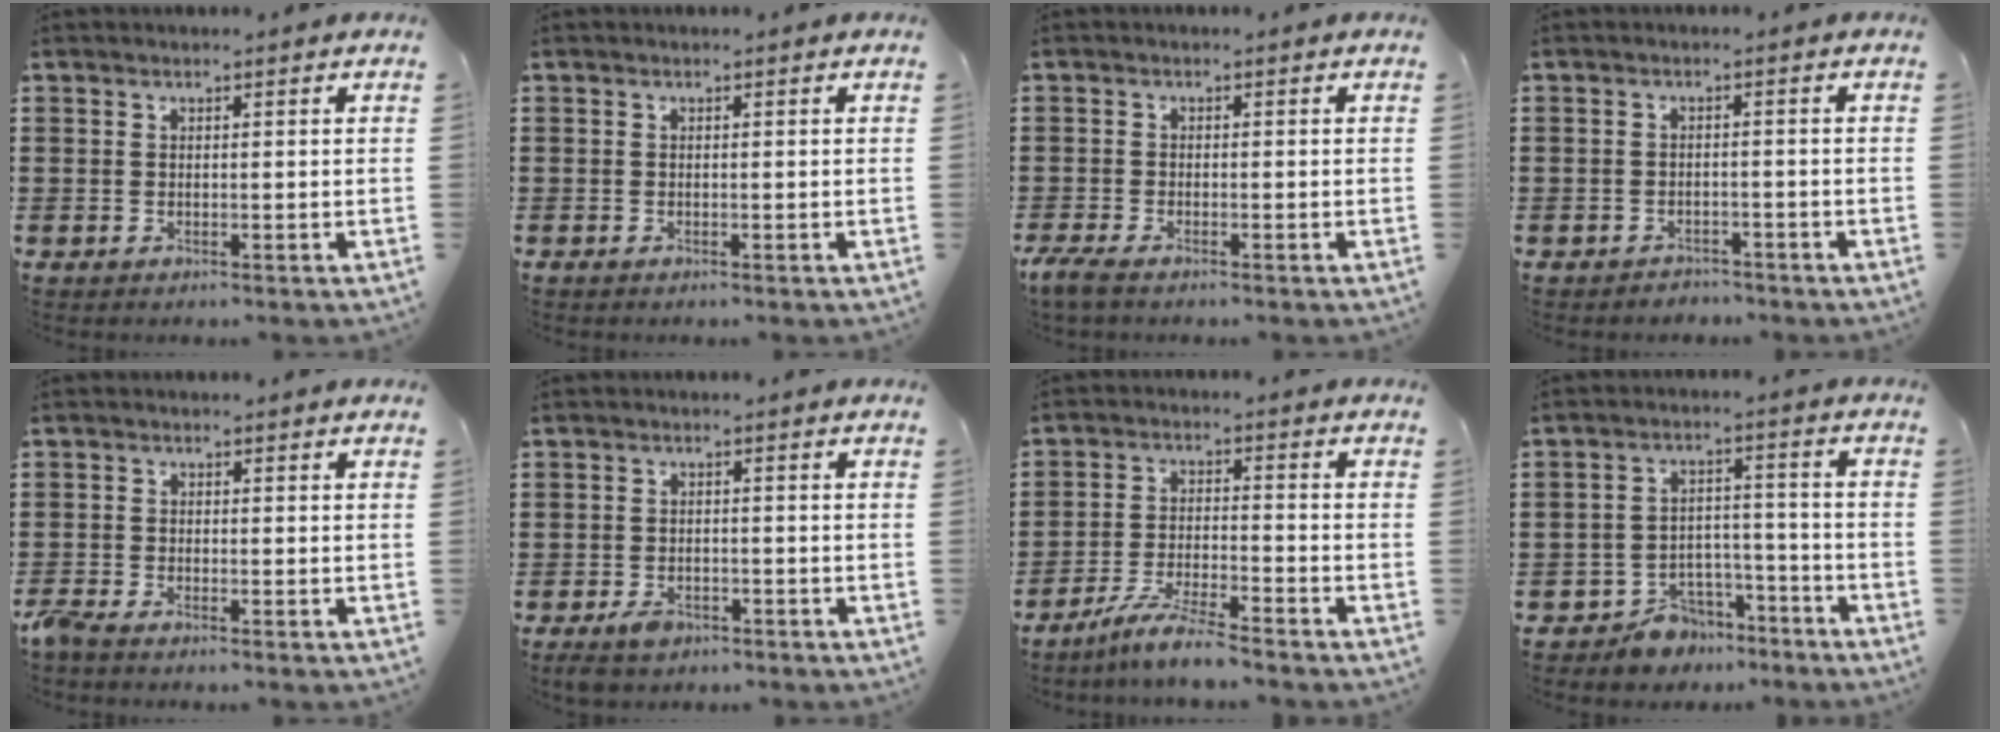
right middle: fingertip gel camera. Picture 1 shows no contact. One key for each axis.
{"total": 0.0}
{"total": 1.9, "fx": -1.4, "fy": 0.3, "fz": 1.2, "tx": -0.036, "ty": -0.003, "tz": -0.032}
{"total": 1.8, "fx": -1.8, "fy": 0.4, "fz": -0.2, "tx": -0.002, "ty": 0.003, "tz": -0.042}
{"total": 1.8, "fx": -1.6, "fy": 0.1, "fz": 0.8, "tx": -0.036, "ty": -0.007, "tz": -0.039}
{"total": 2.3, "fx": -1.8, "fy": 1.0, "fz": 1.0, "tx": -0.021, "ty": 0.004, "tz": -0.036}
{"total": 6.1, "fx": -5.5, "fy": -0.1, "fz": 2.7, "tx": -0.063, "ty": -0.013, "tz": -0.108}
{"total": 5.5, "fx": -5.2, "fy": 1.9, "fz": 0.4, "tx": -0.012, "ty": 0.019, "tz": -0.104}